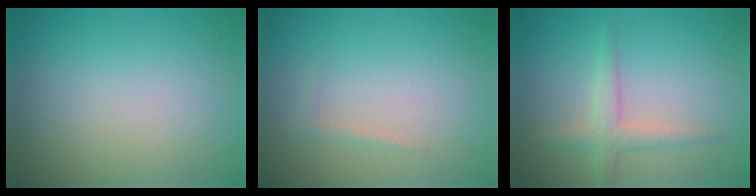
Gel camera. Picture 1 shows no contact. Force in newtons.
{"total": 0.6, "press": 0.6, "slide": 0.0}
{"total": 2.4, "press": 2.4, "slide": 0.1}